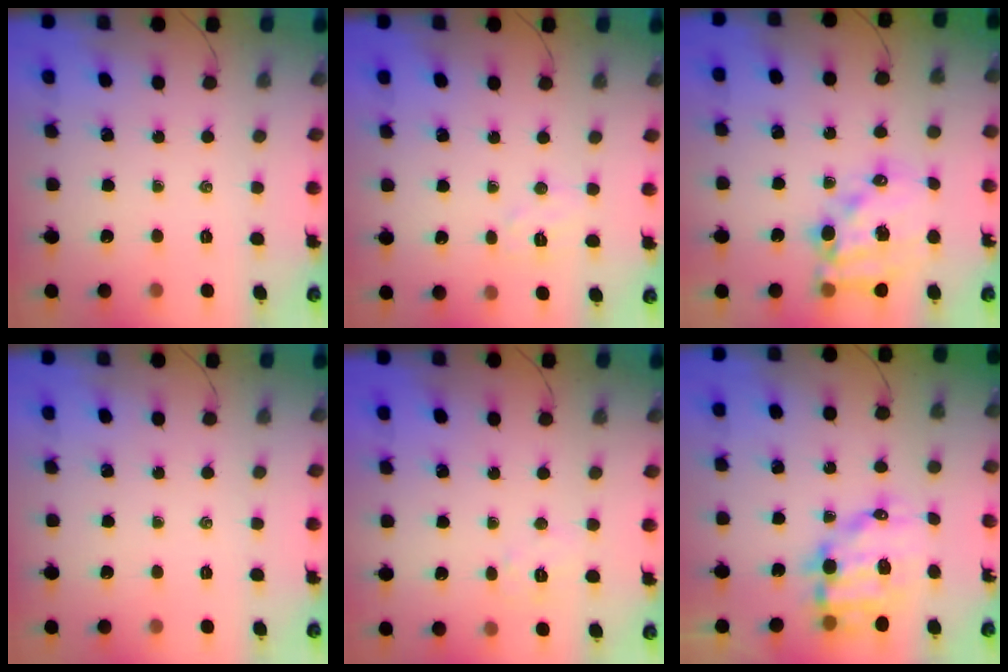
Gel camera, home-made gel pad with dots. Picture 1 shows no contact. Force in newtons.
{"total": 5.4, "press": 5.3, "slide": 1.2}
{"total": 15.9, "press": 15.5, "slide": 3.7}
{"total": 0.0}
{"total": 5.7, "press": 5.6, "slide": 1.1}
{"total": 12.1, "press": 11.8, "slide": 2.7}